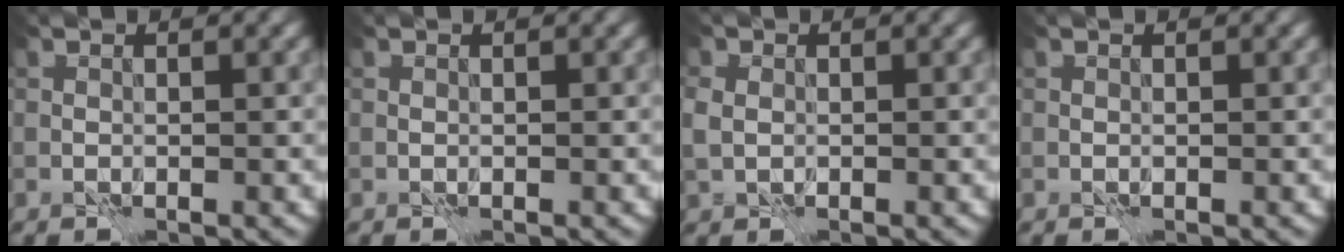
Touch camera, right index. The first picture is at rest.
{"total": 0.0}
{"total": 1.8, "force": [-0.1, 1.5, 0.9], "torque": [-0.025, -0.003, -0.006]}
{"total": 0.0}